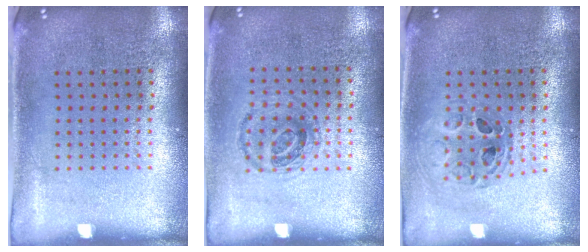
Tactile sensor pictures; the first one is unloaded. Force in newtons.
{"total": 0.9, "press": 0.8, "slide": 0.5}
{"total": 0.7, "press": 0.7, "slide": 0.1}